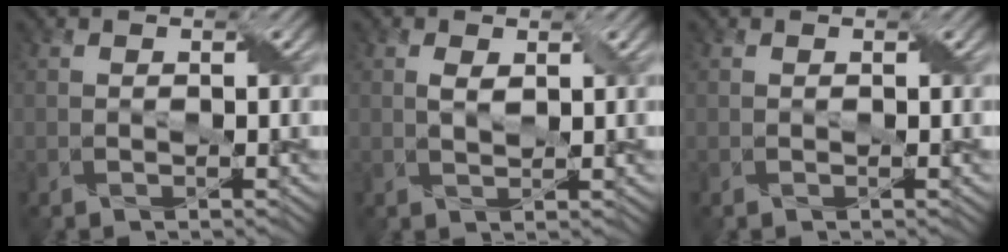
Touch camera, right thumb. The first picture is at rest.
{"total": 1.7, "force": [0.5, 0.8, 1.4], "torque": [-0.034, -0.001, 0.011]}
{"total": 0.0}